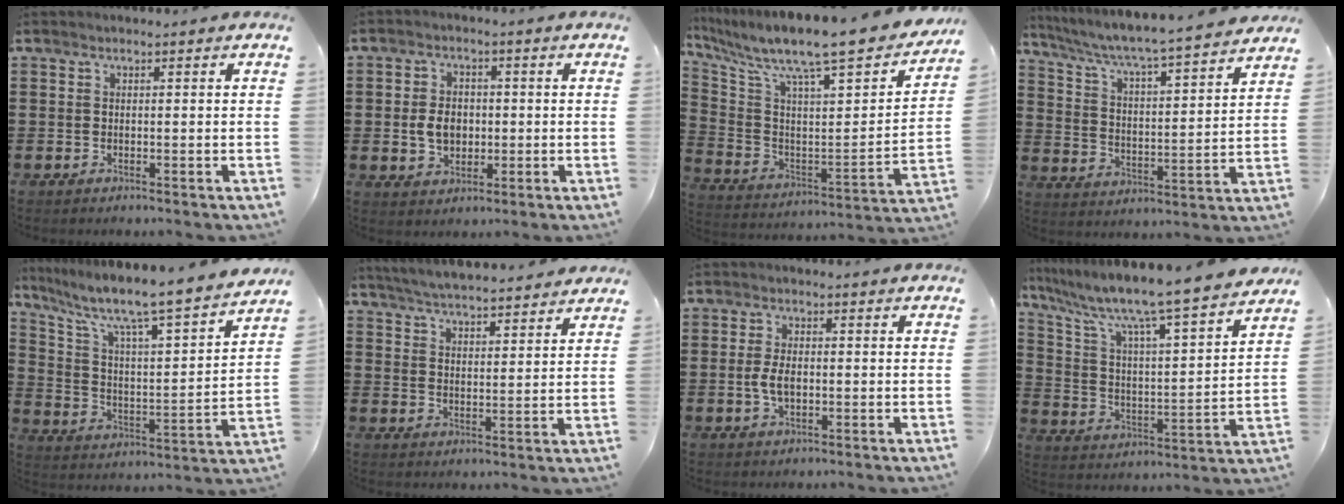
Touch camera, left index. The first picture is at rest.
{"total": 4.8, "force": [-0.4, 3.6, 3.2], "torque": [-0.067, 0.003, -0.014]}
{"total": 10.1, "force": [8.3, 0.8, 5.6], "torque": [-0.129, -0.077, 0.125]}
{"total": 5.1, "force": [4.6, -0.5, 2.1], "torque": [-0.063, -0.044, 0.068]}
{"total": 7.1, "force": [5.8, 0.4, 4.0], "torque": [-0.106, -0.053, 0.087]}
{"total": 5.2, "force": [5.1, -0.2, 0.8], "torque": [-0.037, -0.026, 0.091]}
{"total": 3.9, "force": [-0.5, 2.0, 3.3], "torque": [-0.077, -0.002, -0.013]}
{"total": 8.8, "force": [7.8, -0.6, 4.1], "torque": [-0.115, -0.071, 0.120]}